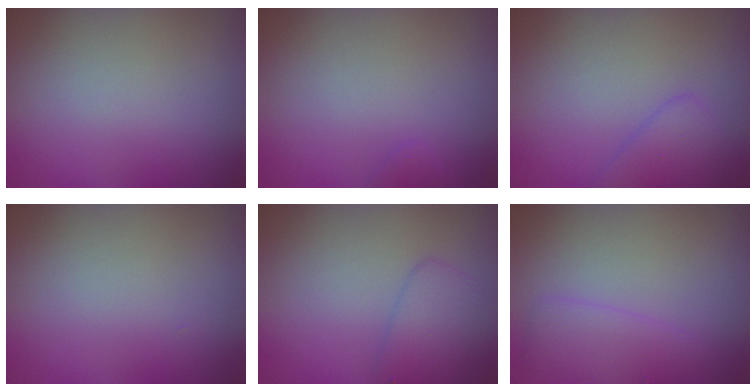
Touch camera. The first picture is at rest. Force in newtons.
{"total": 0.6, "press": 0.6, "slide": 0.1}
{"total": 2.4, "press": 2.4, "slide": 0.1}
{"total": 0.0}
{"total": 2.6, "press": 2.5, "slide": 0.2}
{"total": 2.3, "press": 2.3, "slide": 0.0}